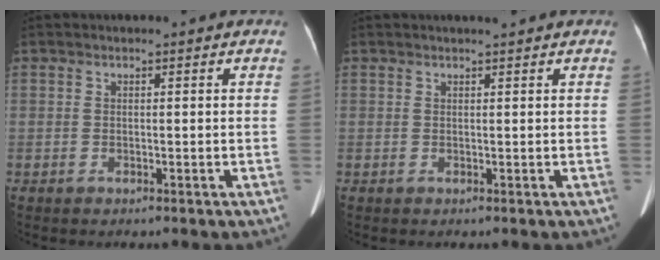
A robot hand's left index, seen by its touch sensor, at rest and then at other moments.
{"total": 1.2, "force": [1.0, 0.0, 0.7], "torque": [-0.013, 0.004, 0.018]}